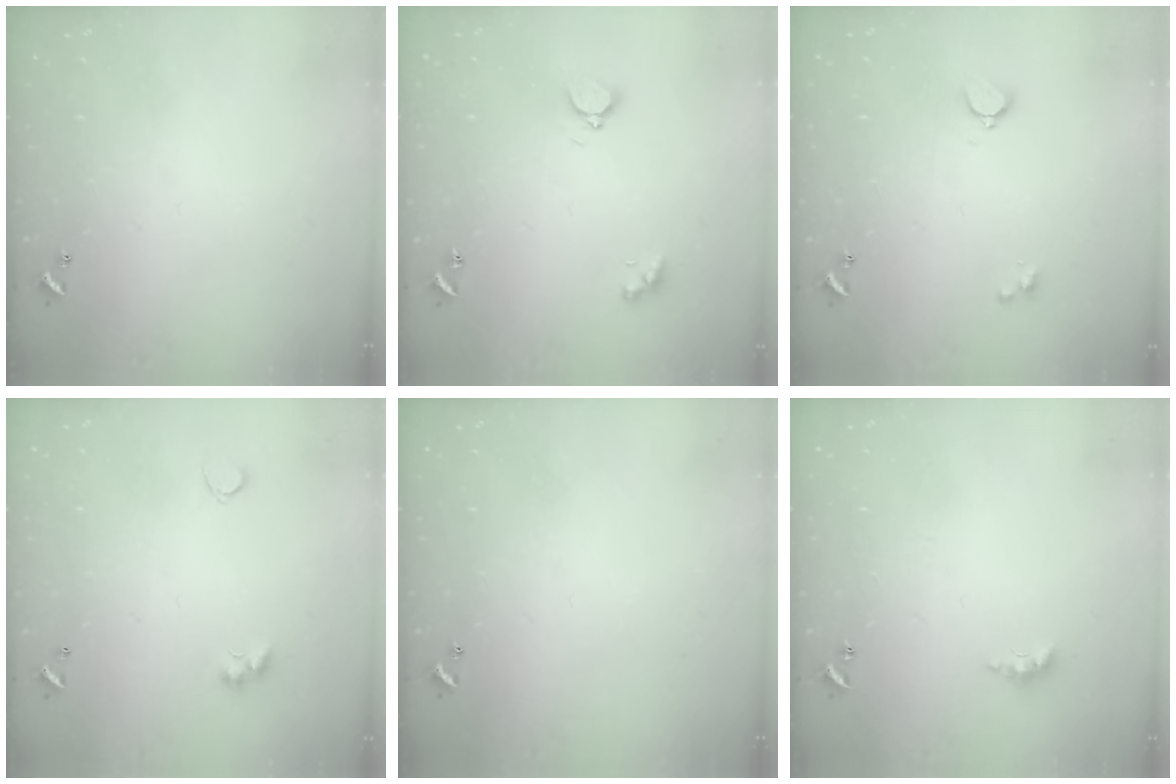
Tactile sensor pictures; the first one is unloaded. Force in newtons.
{"total": 2.8, "press": 2.8, "slide": 0.5}
{"total": 3.2, "press": 3.0, "slide": 1.0}
{"total": 2.8, "press": 2.7, "slide": 0.7}
{"total": 0.0}
{"total": 2.8, "press": 2.7, "slide": 0.7}